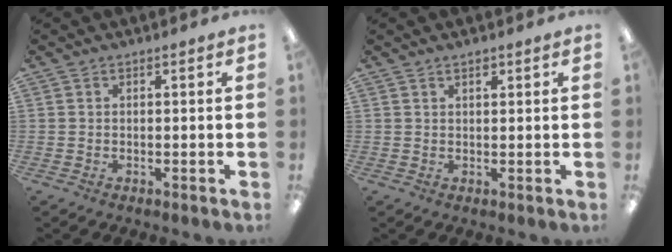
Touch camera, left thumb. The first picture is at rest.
{"total": 1.4, "force": [1.1, 0.5, 0.7], "torque": [-0.015, 0.001, 0.020]}